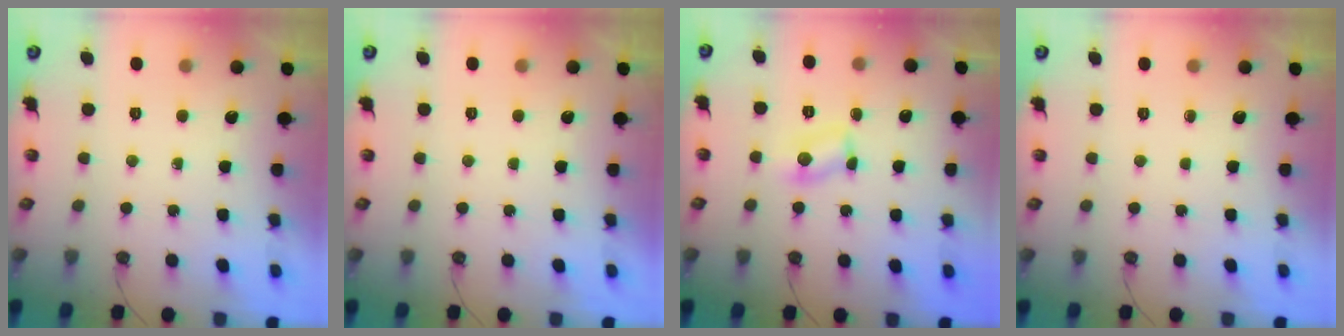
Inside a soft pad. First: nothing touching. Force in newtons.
{"total": 0.0}
{"total": 3.5, "press": 3.5, "slide": 0.4}
{"total": 0.0}